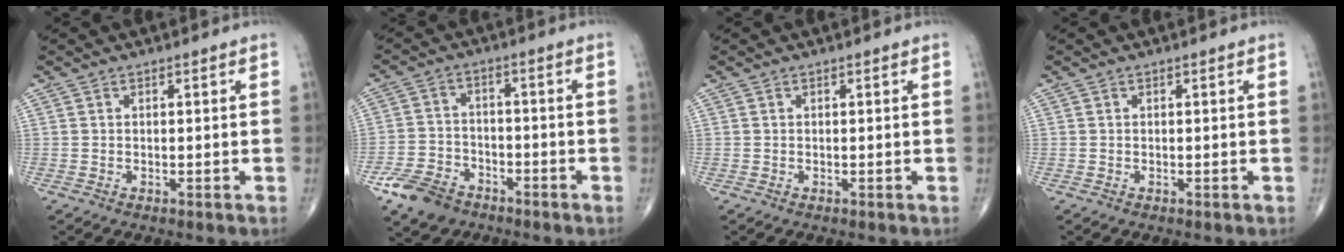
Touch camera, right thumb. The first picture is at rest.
{"total": 8.6, "force": [-5.7, 5.5, 3.3], "torque": [-0.055, 0.025, -0.107]}
{"total": 0.0}
{"total": 0.0}